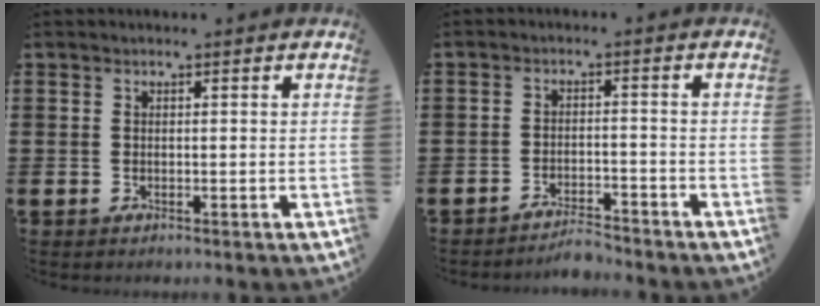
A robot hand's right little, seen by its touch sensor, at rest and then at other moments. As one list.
[{"total": 2.7, "force": [-2.7, 0.1, 0.4], "torque": [-0.012, 0.007, -0.056]}]